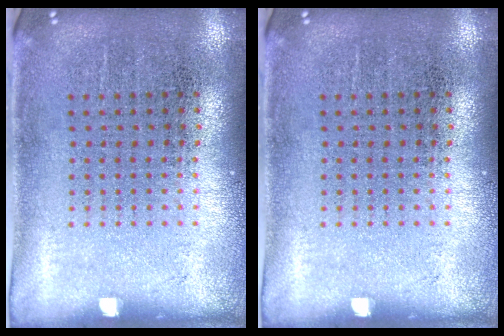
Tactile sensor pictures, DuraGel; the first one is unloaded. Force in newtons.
{"total": 0.0}